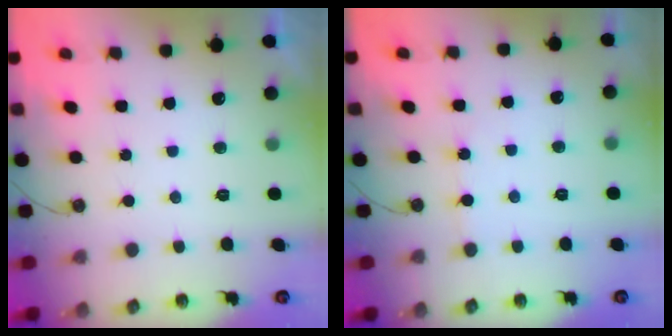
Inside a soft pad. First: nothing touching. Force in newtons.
{"total": 2.4, "press": 2.4, "slide": 0.3}